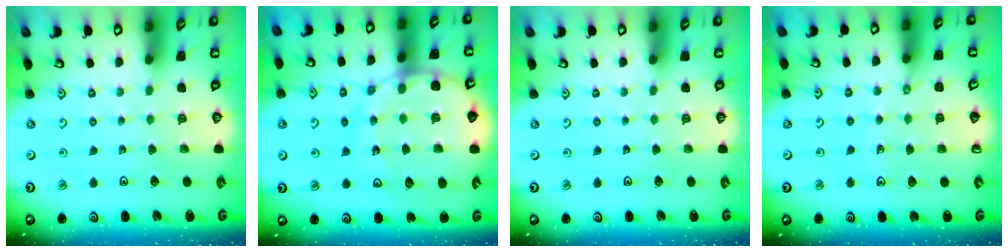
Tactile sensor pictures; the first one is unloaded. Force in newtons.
{"total": 16.2, "press": 16.1, "slide": 1.9}
{"total": 0.0}
{"total": 4.7, "press": 4.5, "slide": 1.4}